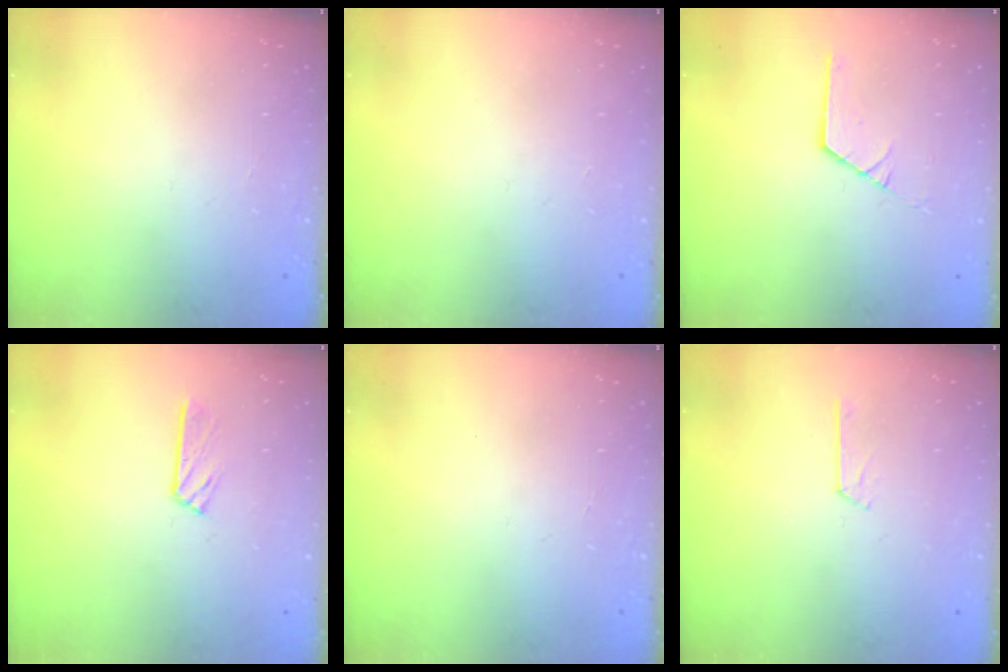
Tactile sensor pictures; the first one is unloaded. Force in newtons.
{"total": 1.9, "press": 1.9, "slide": 0.3}
{"total": 1.0, "press": 1.0, "slide": 0.1}
{"total": 3.7, "press": 3.7, "slide": 0.4}
{"total": 0.0}
{"total": 2.8, "press": 2.8, "slide": 0.3}